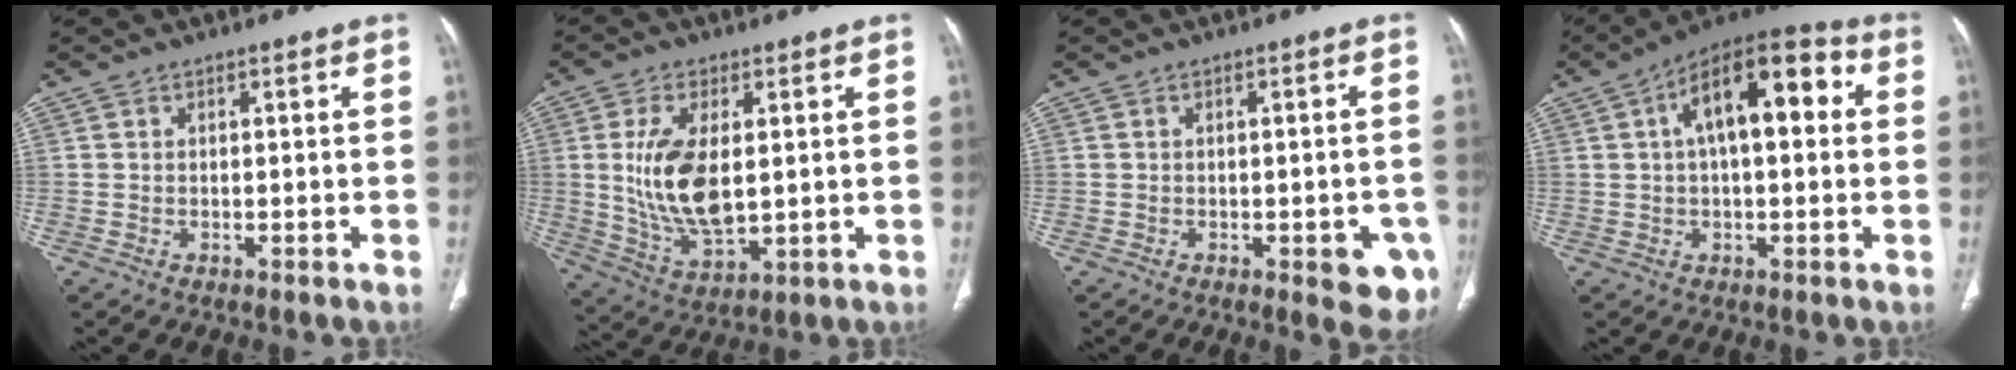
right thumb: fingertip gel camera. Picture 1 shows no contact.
{"total": 13.1, "force": [1.4, 6.6, 11.3], "torque": [-0.218, -0.019, 0.037]}
{"total": 7.0, "force": [-2.8, 2.8, 5.8], "torque": [-0.051, 0.002, -0.026]}
{"total": 15.2, "force": [3.4, 6.9, 13.1], "torque": [-0.183, 0.034, 0.045]}